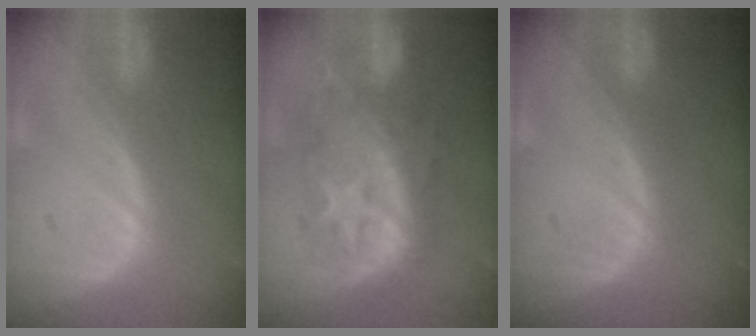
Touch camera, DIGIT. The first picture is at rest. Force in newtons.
{"total": 9.0, "press": 9.0, "slide": 0.3}
{"total": 0.0}